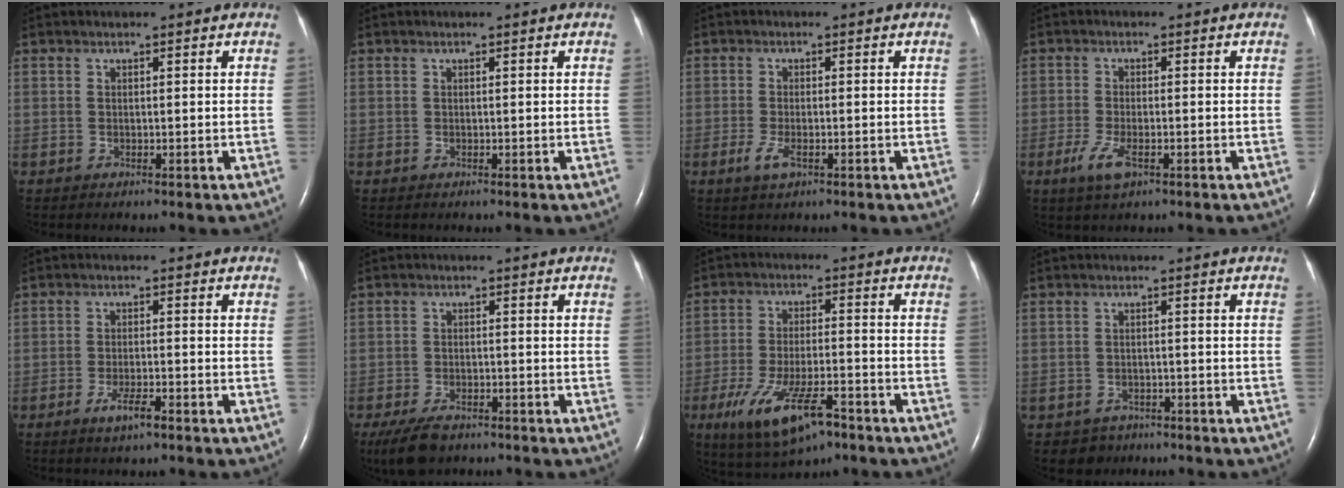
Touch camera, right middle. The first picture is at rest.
{"total": 0.0}
{"total": 2.6, "force": [-1.1, 0.8, 2.2], "torque": [-0.054, -0.005, -0.022]}
{"total": 4.0, "force": [-1.9, 1.1, 3.3], "torque": [-0.079, -0.007, -0.035]}
{"total": 3.4, "force": [-2.1, 0.4, 2.6], "torque": [-0.050, -0.003, -0.039]}
{"total": 6.3, "force": [-4.7, 2.6, 3.3], "torque": [-0.066, -0.009, -0.080]}
{"total": 11.6, "force": [-6.6, 3.2, 9.0], "torque": [-0.173, -0.016, -0.107]}
{"total": 3.1, "force": [-2.1, 2.2, -0.3], "torque": [-0.001, 0.008, -0.030]}